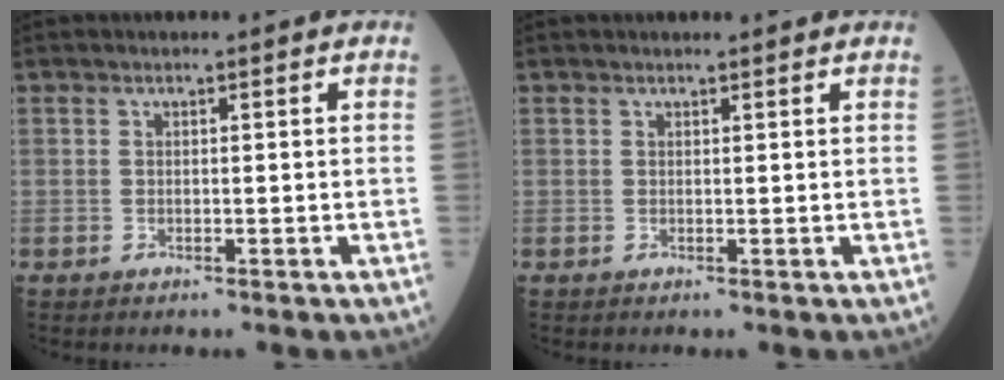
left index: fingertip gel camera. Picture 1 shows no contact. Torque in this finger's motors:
{"motor_torque": [-0.11, -1.24, -0.35, 0.00]}